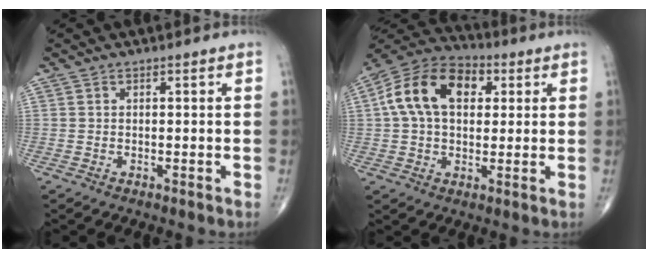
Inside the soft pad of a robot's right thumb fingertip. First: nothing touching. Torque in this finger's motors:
{"motor_torque": [0.13, 0.24, 0.93, 0.26, 0.47]}